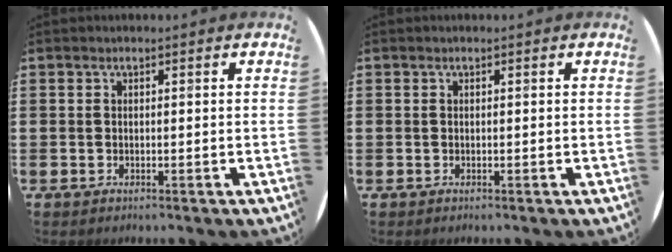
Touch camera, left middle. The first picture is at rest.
{"total": 0.0}